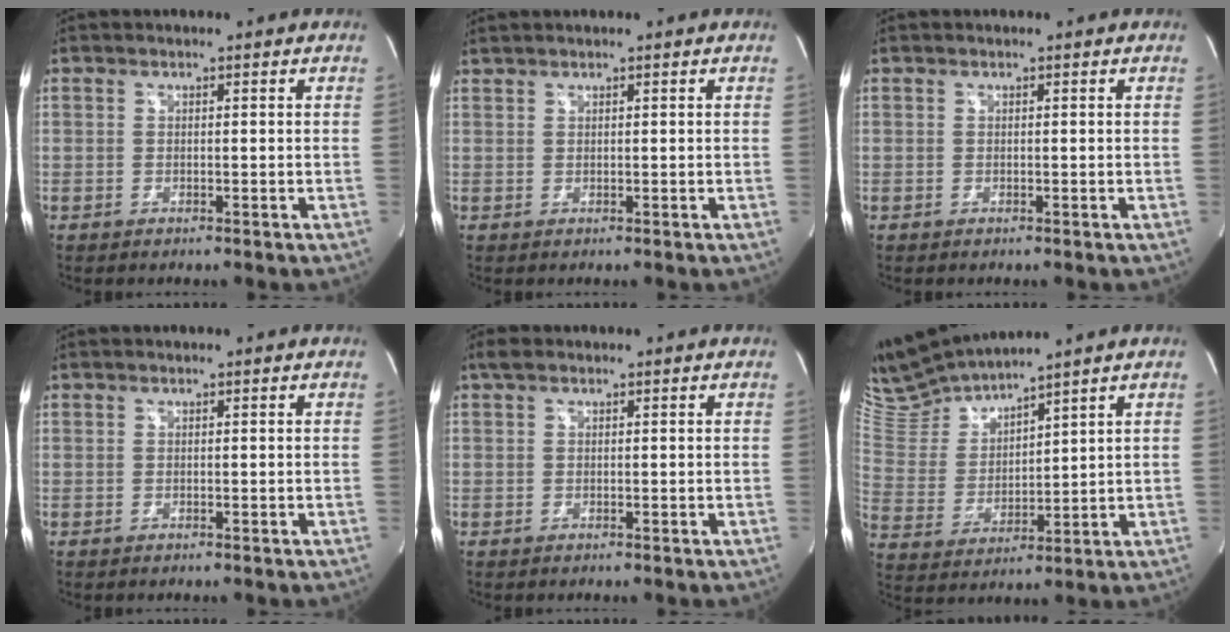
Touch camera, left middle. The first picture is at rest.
{"total": 1.2, "force": [1.2, 0.0, 0.3], "torque": [-0.010, 0.016, 0.030]}
{"total": 0.0}
{"total": 0.0}
{"total": 1.3, "force": [0.9, 0.6, 0.7], "torque": [-0.020, 0.015, 0.017]}
{"total": 9.8, "force": [9.7, -0.6, 1.8], "torque": [-0.063, 0.003, 0.212]}